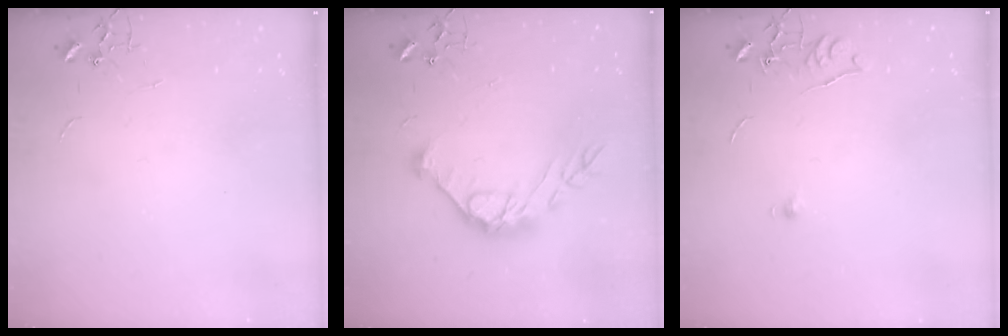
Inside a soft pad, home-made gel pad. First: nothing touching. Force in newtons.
{"total": 13.9, "press": 13.9, "slide": 0.9}
{"total": 6.2, "press": 6.1, "slide": 0.7}